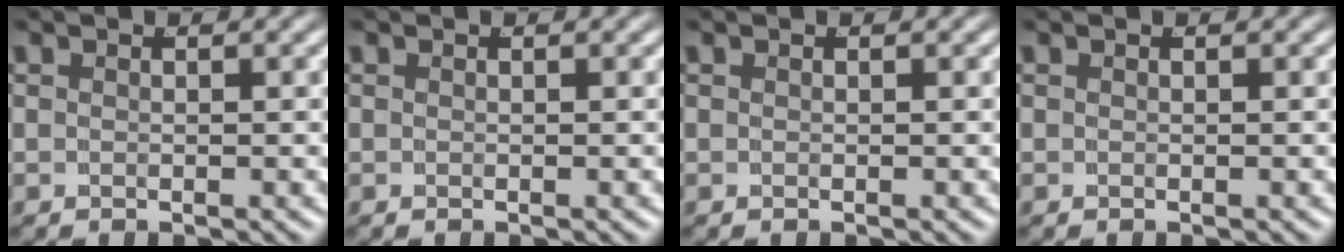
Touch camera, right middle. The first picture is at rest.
{"total": 0.0}
{"total": 0.0}
{"total": 0.0}